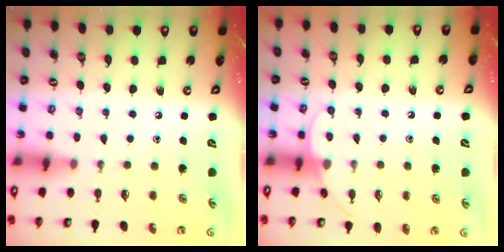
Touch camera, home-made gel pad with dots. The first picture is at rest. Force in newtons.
{"total": 4.0, "press": 4.0, "slide": 0.4}